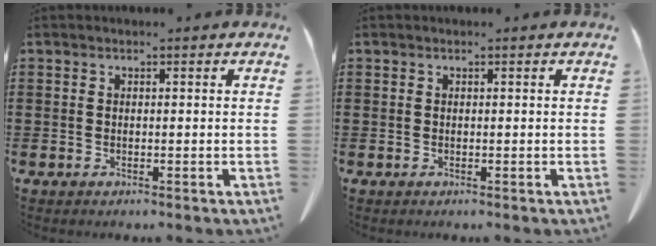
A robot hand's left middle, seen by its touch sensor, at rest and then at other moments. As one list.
[{"total": 0.0}]